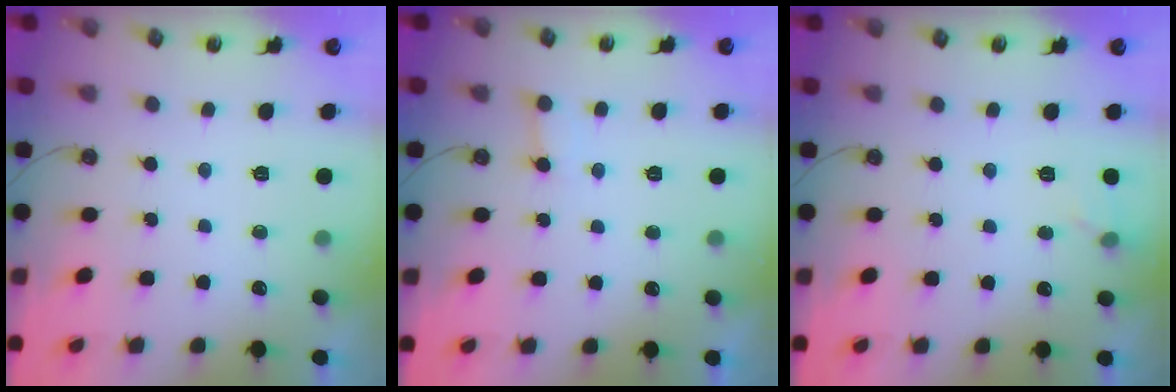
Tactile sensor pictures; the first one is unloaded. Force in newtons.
{"total": 4.9, "press": 4.9, "slide": 0.6}
{"total": 5.9, "press": 5.8, "slide": 0.6}